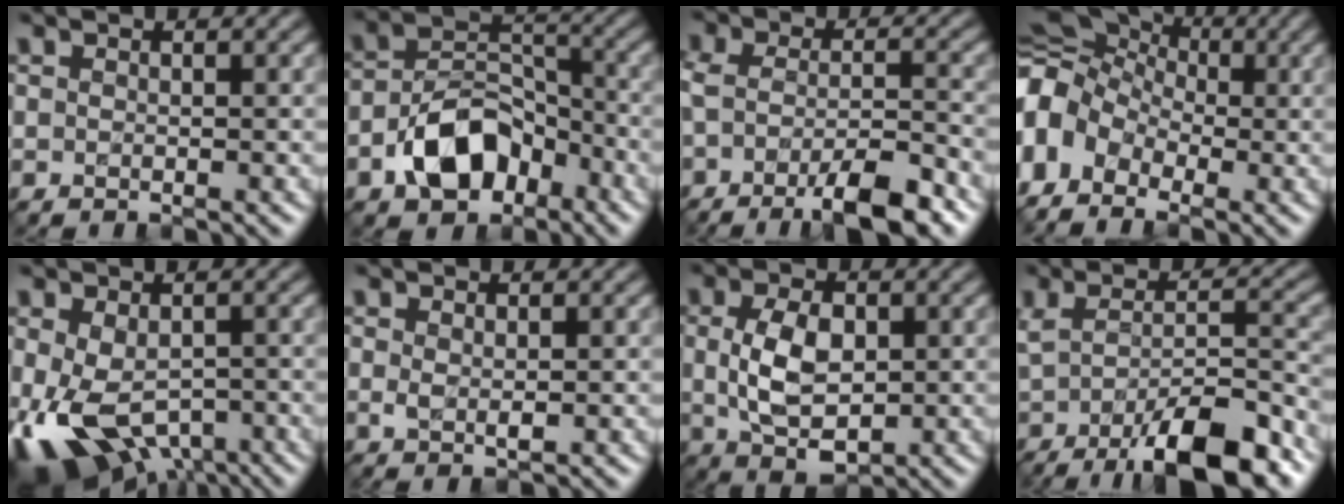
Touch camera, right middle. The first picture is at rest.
{"total": 7.1, "force": [-3.7, 4.3, 4.2], "torque": [-0.069, 0.005, -0.072]}
{"total": 7.7, "force": [-4.3, 2.3, 6.0], "torque": [-0.108, -0.007, -0.076]}
{"total": 12.1, "force": [-3.2, 9.7, 6.4], "torque": [-0.141, 0.013, -0.084]}
{"total": 9.9, "force": [-3.8, 6.0, 6.9], "torque": [-0.144, -0.045, -0.042]}
{"total": 1.4, "force": [0.1, 0.6, 1.2], "torque": [-0.027, -0.001, 0.005]}
{"total": 5.7, "force": [0.1, 3.3, 4.7], "torque": [-0.097, 0.000, 0.006]}
{"total": 9.9, "force": [-4.9, 2.7, 8.3], "torque": [-0.129, -0.005, -0.077]}